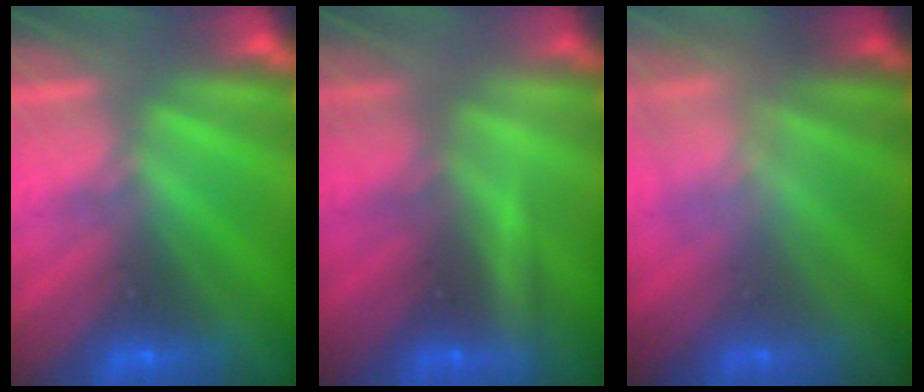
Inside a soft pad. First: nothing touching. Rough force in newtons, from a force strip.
{"total": 2.1}
{"total": 2.3}